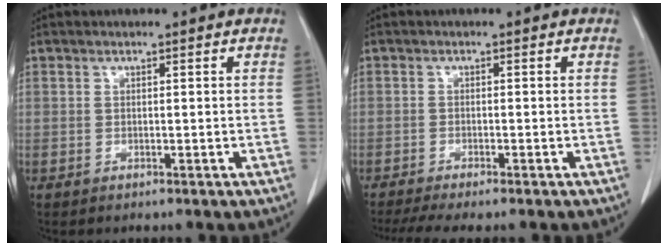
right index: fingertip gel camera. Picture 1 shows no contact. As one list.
[{"total": 6.5, "force": [-5.4, 0.4, 3.6], "torque": [-0.048, -0.012, -0.085]}]